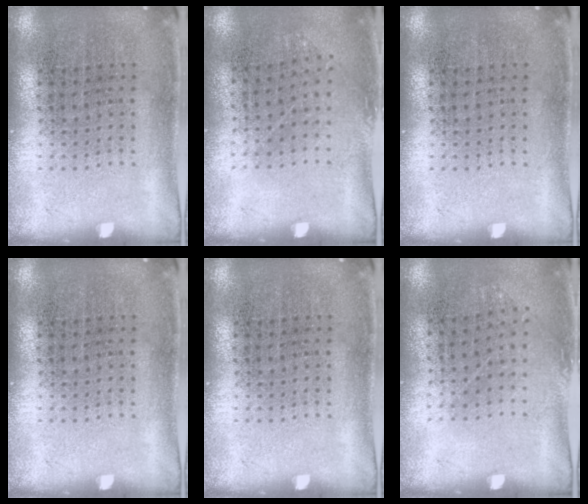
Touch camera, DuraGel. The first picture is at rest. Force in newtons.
{"total": 0.8, "press": 0.6, "slide": 0.6}
{"total": 0.0}
{"total": 0.0}
{"total": 0.0}
{"total": 0.8, "press": 0.6, "slide": 0.6}